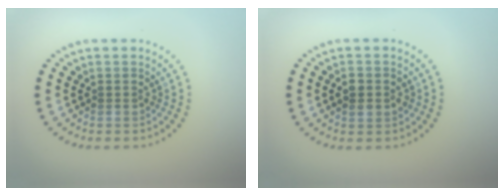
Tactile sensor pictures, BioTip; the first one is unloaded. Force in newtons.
{"total": 2.7, "press": 2.7, "slide": 0.2}